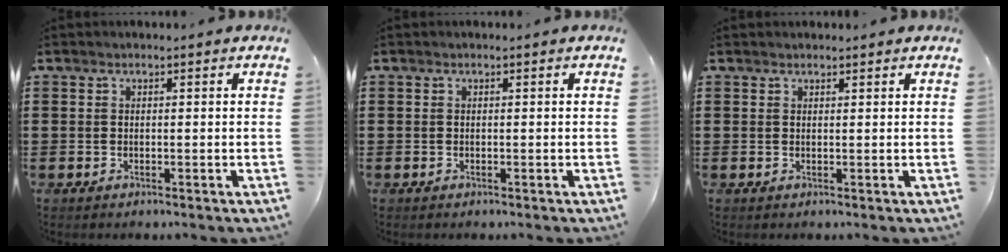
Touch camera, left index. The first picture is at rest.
{"total": 0.0}
{"total": 0.8, "force": [0.8, 0.2, 0.1], "torque": [-0.002, -0.001, 0.016]}